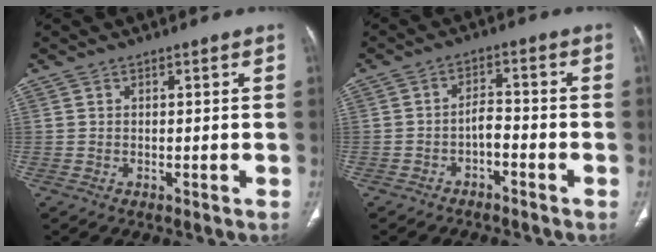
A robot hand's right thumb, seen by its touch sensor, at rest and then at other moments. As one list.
[{"total": 3.4, "force": [-2.1, 1.7, 2.0], "torque": [-0.028, 0.031, -0.037]}]